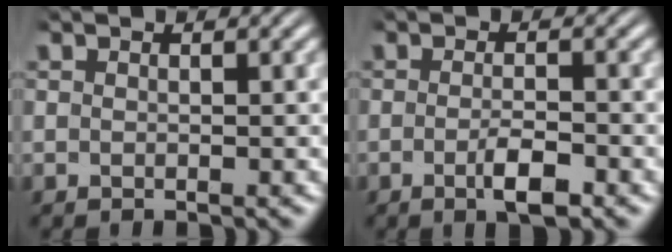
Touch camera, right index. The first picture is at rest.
{"total": 2.8, "force": [-1.4, 0.7, 2.4], "torque": [-0.039, -0.006, -0.027]}